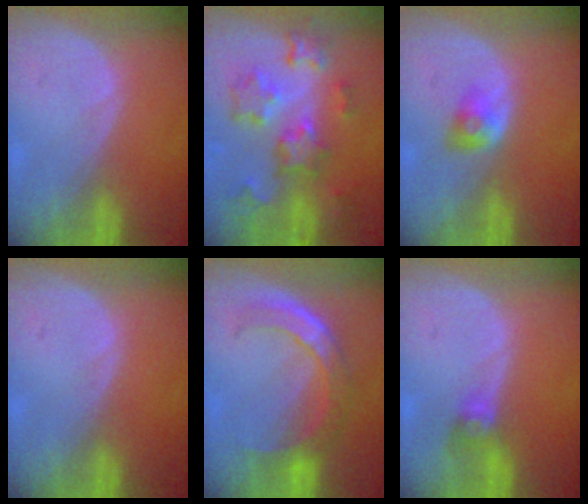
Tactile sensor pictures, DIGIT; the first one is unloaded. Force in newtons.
{"total": 9.2, "press": 8.1, "slide": 4.4}
{"total": 2.7, "press": 2.4, "slide": 1.2}
{"total": 0.0}
{"total": 8.0, "press": 6.8, "slide": 4.1}
{"total": 2.7, "press": 2.7, "slide": 0.3}